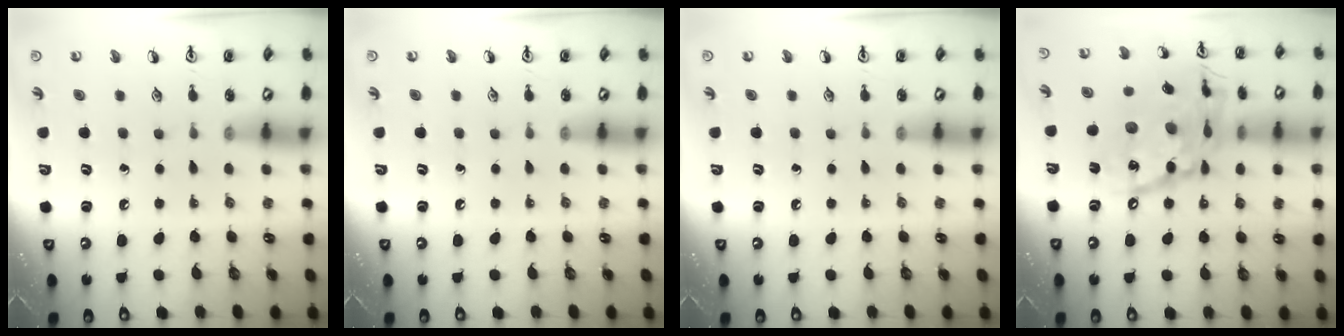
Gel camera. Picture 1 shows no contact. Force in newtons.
{"total": 0.0}
{"total": 0.0}
{"total": 22.2, "press": 22.1, "slide": 1.8}